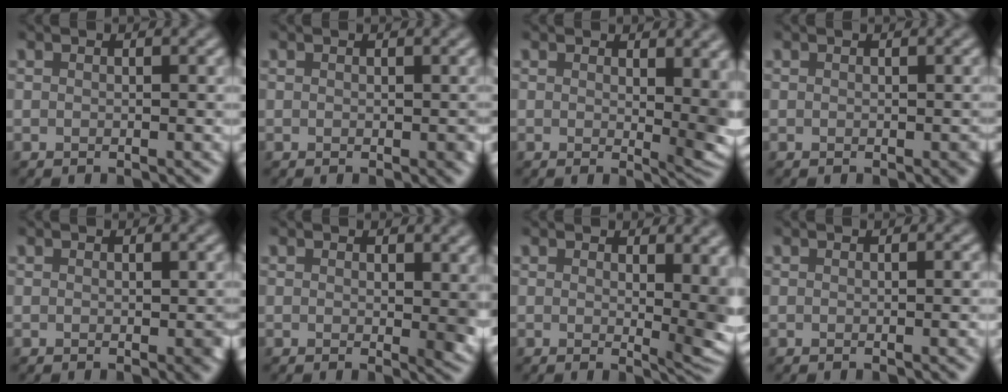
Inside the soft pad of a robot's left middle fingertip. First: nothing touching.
{"total": 0.7, "force": [0.1, 0.5, 0.5], "torque": [-0.008, -0.001, 0.002]}
{"total": 6.1, "force": [1.7, 2.6, 5.3], "torque": [-0.056, -0.012, 0.033]}
{"total": 0.5, "force": [0.0, 0.3, 0.4], "torque": [-0.006, -0.002, -0.001]}
{"total": 0.9, "force": [-0.1, 0.5, 0.7], "torque": [-0.009, -0.003, 0.000]}
{"total": 2.7, "force": [0.8, 1.4, 2.2], "torque": [-0.025, -0.006, 0.013]}
{"total": 7.0, "force": [1.7, 2.9, 6.1], "torque": [-0.064, -0.015, 0.037]}
{"total": 1.3, "force": [-0.3, 0.2, 1.3], "torque": [-0.013, -0.002, -0.002]}